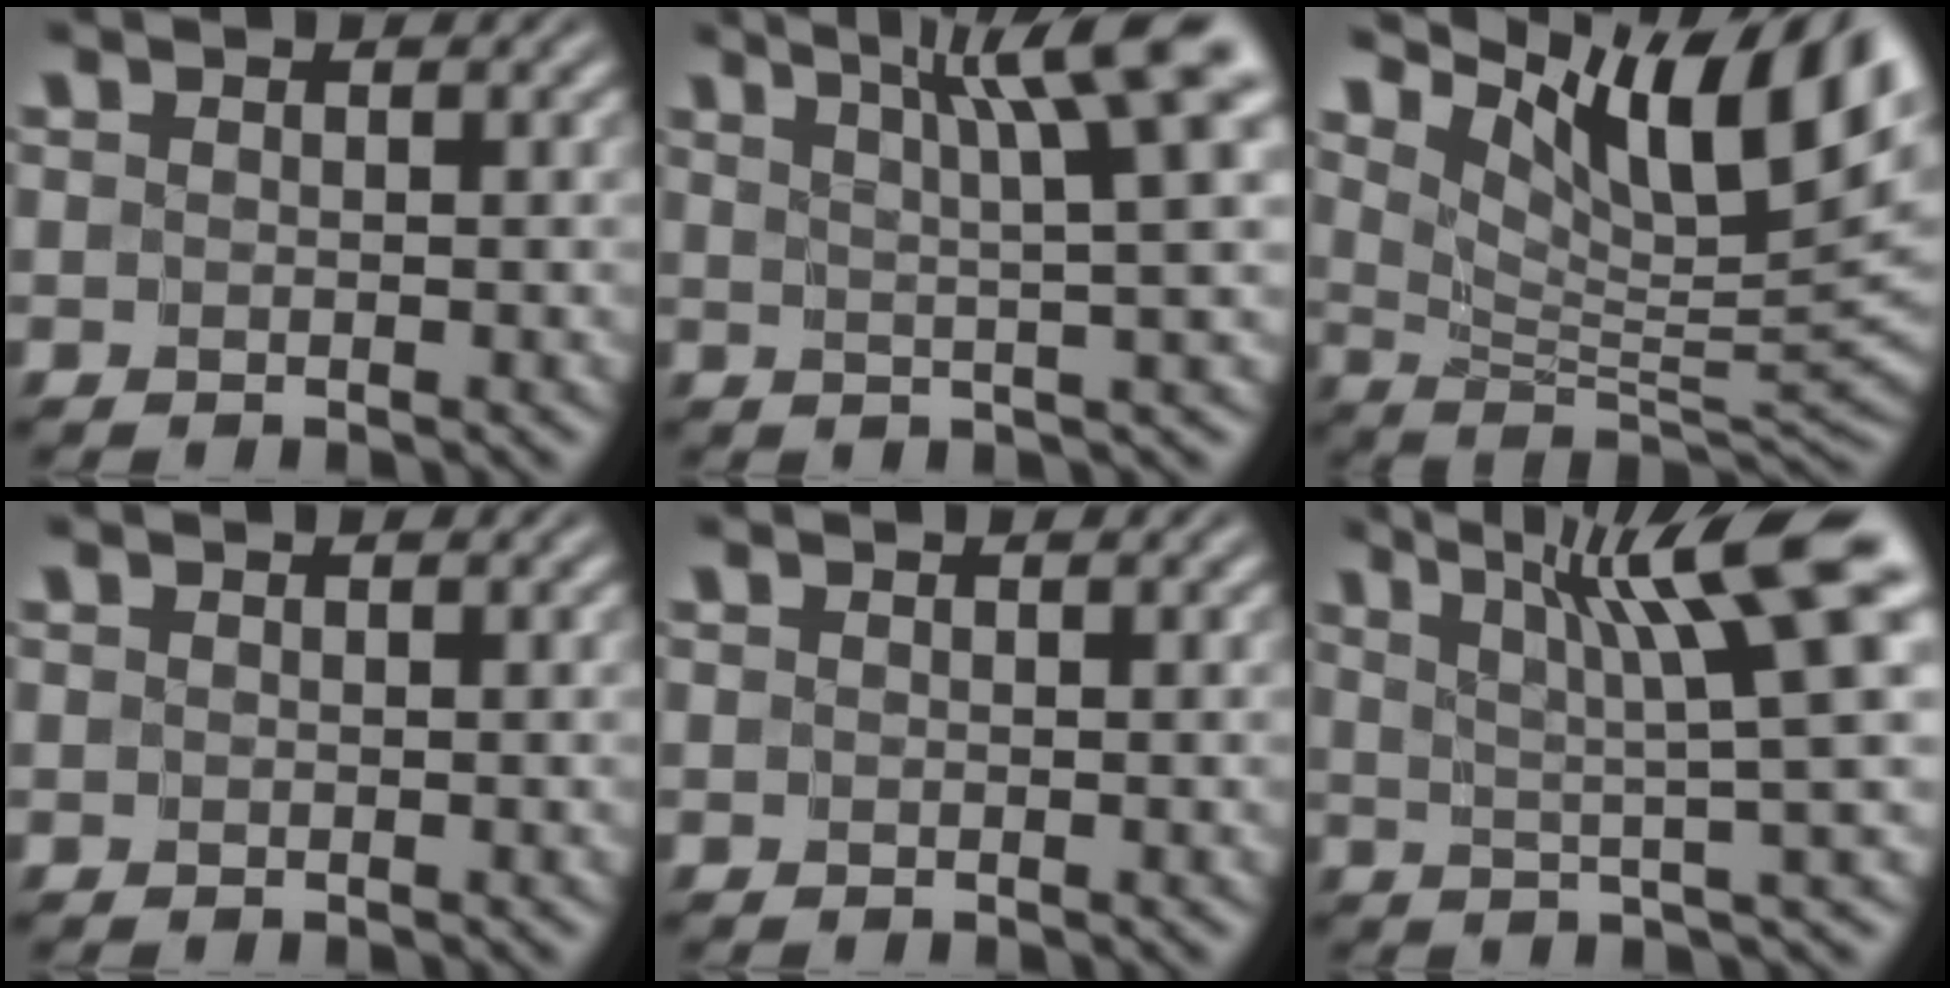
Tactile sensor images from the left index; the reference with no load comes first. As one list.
[{"total": 7.5, "force": [3.6, 0.5, 6.6], "torque": [-0.075, 0.021, 0.058]}, {"total": 12.6, "force": [7.5, 3.3, 9.6], "torque": [-0.159, 0.014, 0.141]}, {"total": 0.0}, {"total": 0.0}, {"total": 9.5, "force": [4.3, 0.5, 8.4], "torque": [-0.112, 0.019, 0.070]}]